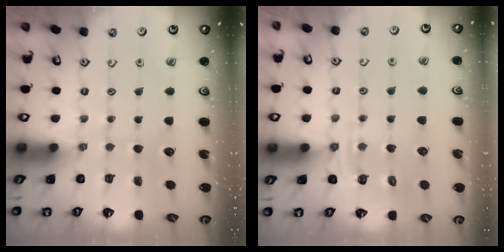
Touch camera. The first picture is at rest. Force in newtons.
{"total": 6.2, "press": 6.1, "slide": 1.3}